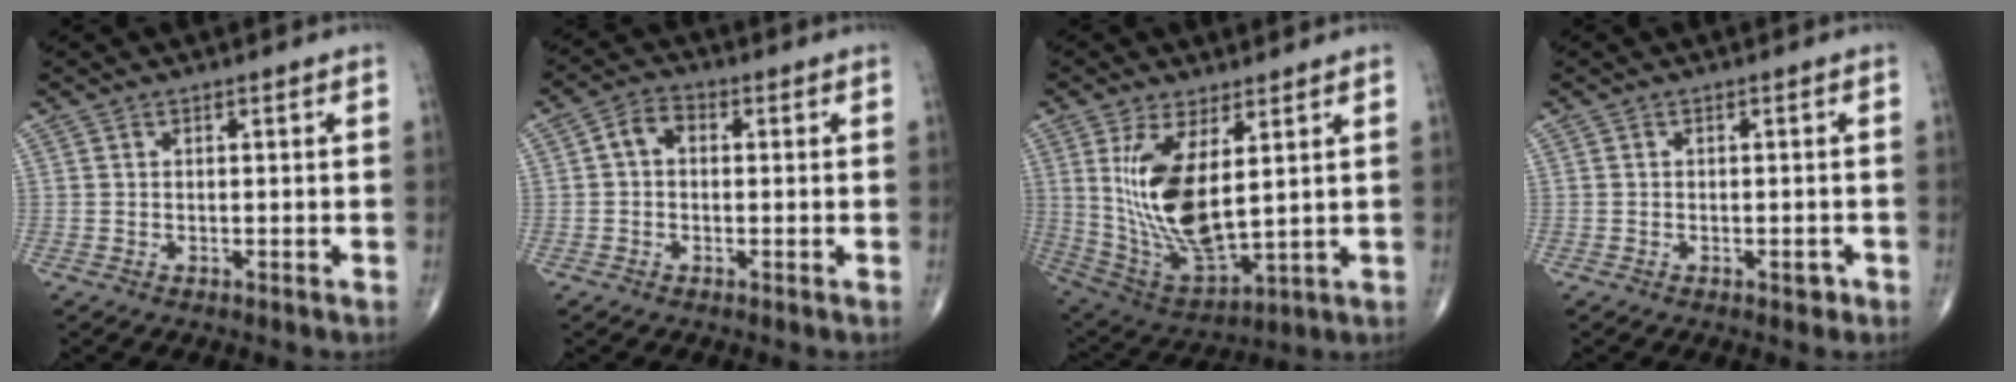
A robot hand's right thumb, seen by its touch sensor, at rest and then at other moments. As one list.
[{"total": 4.1, "force": [0.2, 2.9, 2.9], "torque": [-0.043, 0.016, -0.006]}, {"total": 15.4, "force": [3.5, 6.4, 13.6], "torque": [-0.265, -0.028, 0.089]}, {"total": 1.5, "force": [-0.8, 0.7, 1.0], "torque": [-0.009, 0.001, -0.010]}]